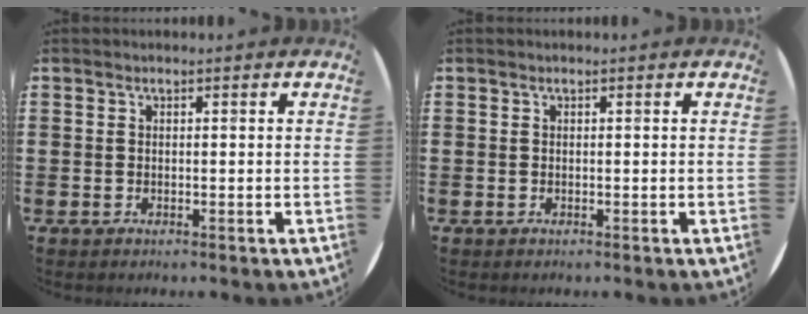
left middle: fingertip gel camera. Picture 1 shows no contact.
{"total": 0.0}